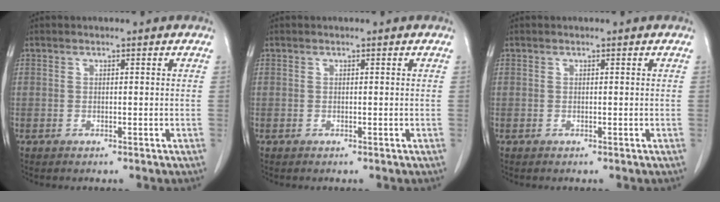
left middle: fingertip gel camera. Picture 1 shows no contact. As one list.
[{"total": 0.0}, {"total": 0.0}]